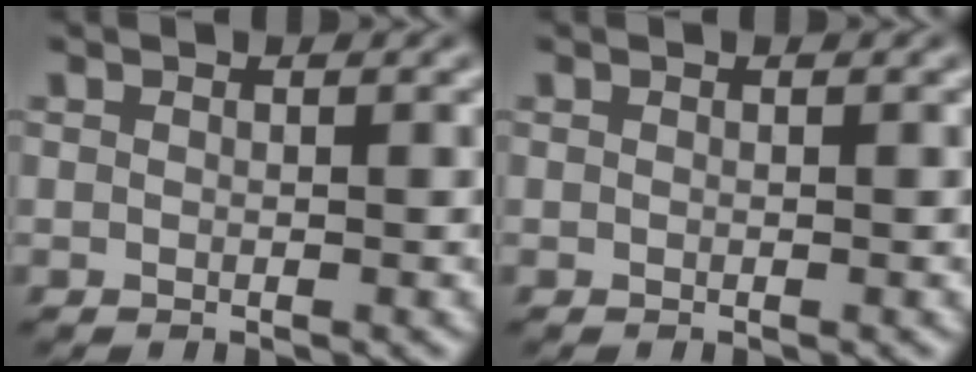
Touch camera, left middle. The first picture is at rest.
{"total": 0.0}